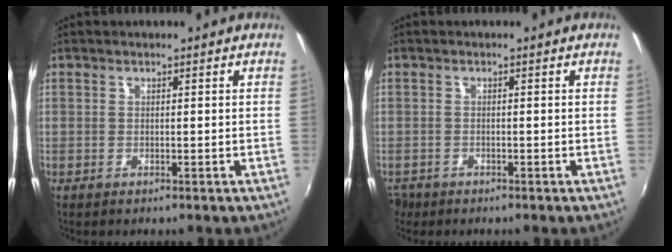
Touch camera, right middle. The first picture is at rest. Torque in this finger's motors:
{"motor_torque": [-0.27, -0.26, -0.11, -0.03]}